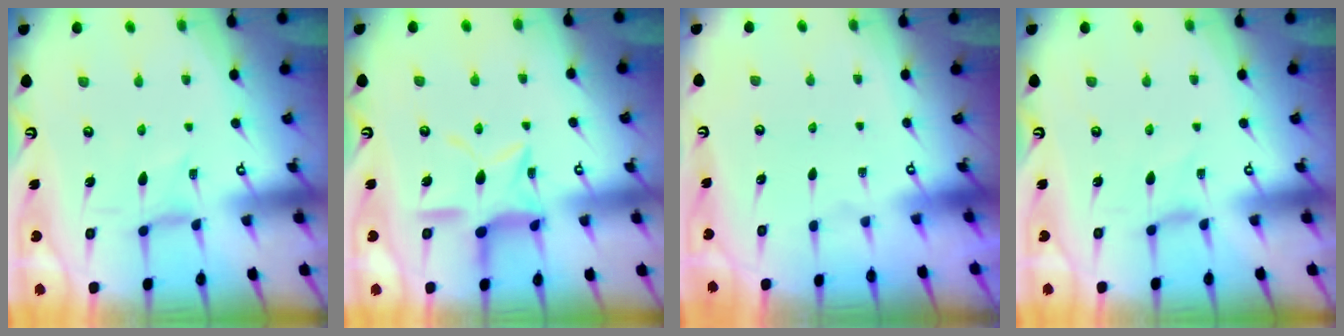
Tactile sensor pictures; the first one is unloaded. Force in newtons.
{"total": 11.3, "press": 11.3, "slide": 0.9}
{"total": 0.0}
{"total": 0.0}